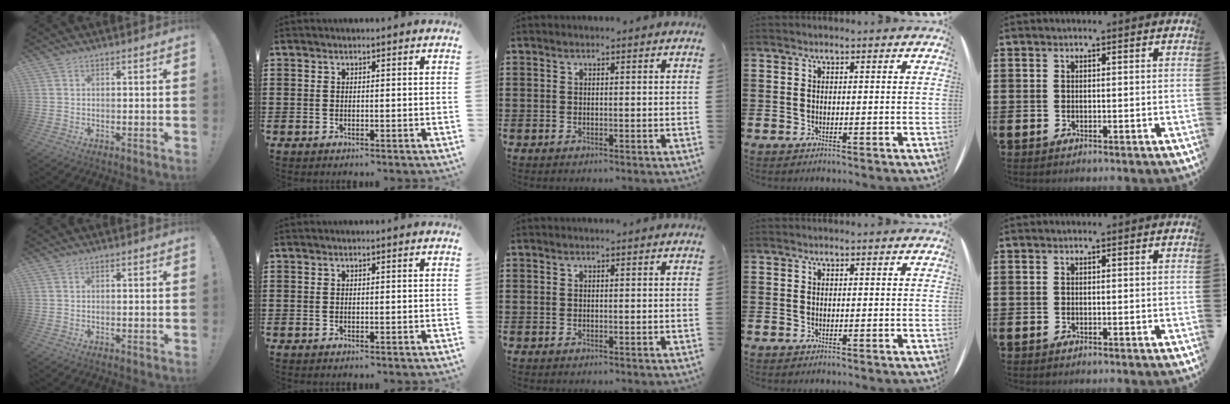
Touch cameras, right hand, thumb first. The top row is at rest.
{}